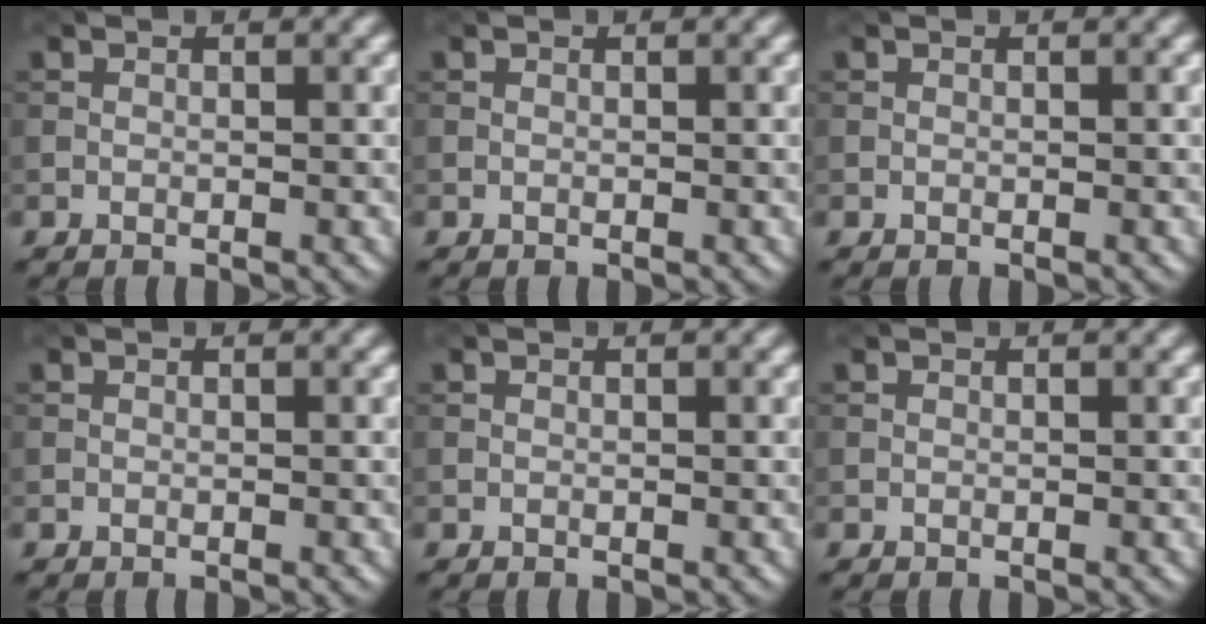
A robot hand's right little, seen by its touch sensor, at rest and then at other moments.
{"total": 0.0}
{"total": 0.0}
{"total": 0.0}
{"total": 0.0}
{"total": 0.0}